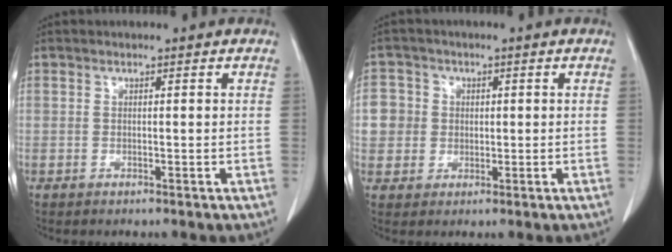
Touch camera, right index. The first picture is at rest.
{"total": 5.9, "force": [0.6, 5.8, 0.8], "torque": [-0.017, 0.018, 0.014]}